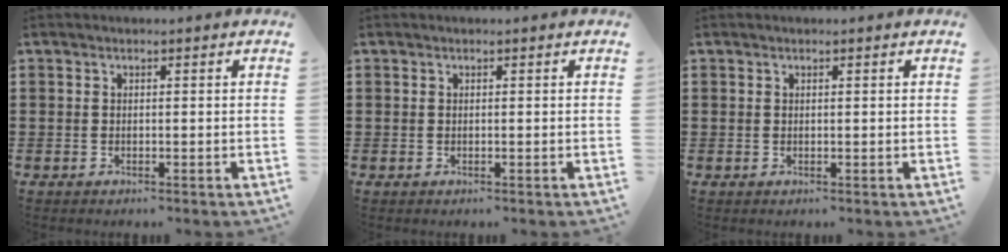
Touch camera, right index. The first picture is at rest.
{"total": 0.0}
{"total": 0.0}